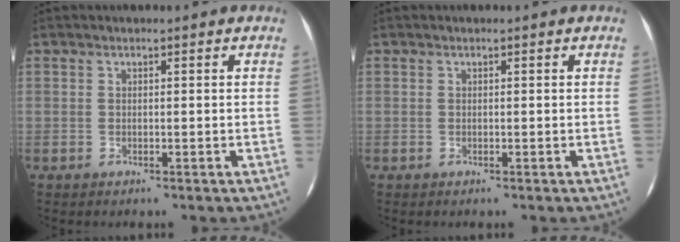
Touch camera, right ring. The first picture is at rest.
{"total": 0.0}